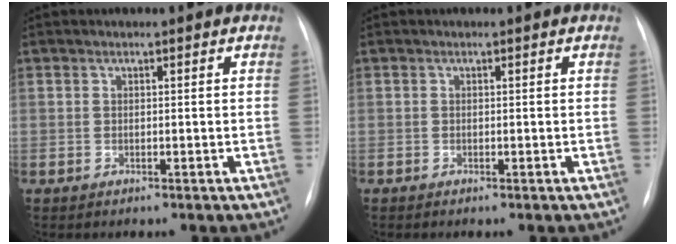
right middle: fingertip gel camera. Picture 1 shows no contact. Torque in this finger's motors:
{"motor_torque": [-0.08, 0.09, -0.01, 0.00]}